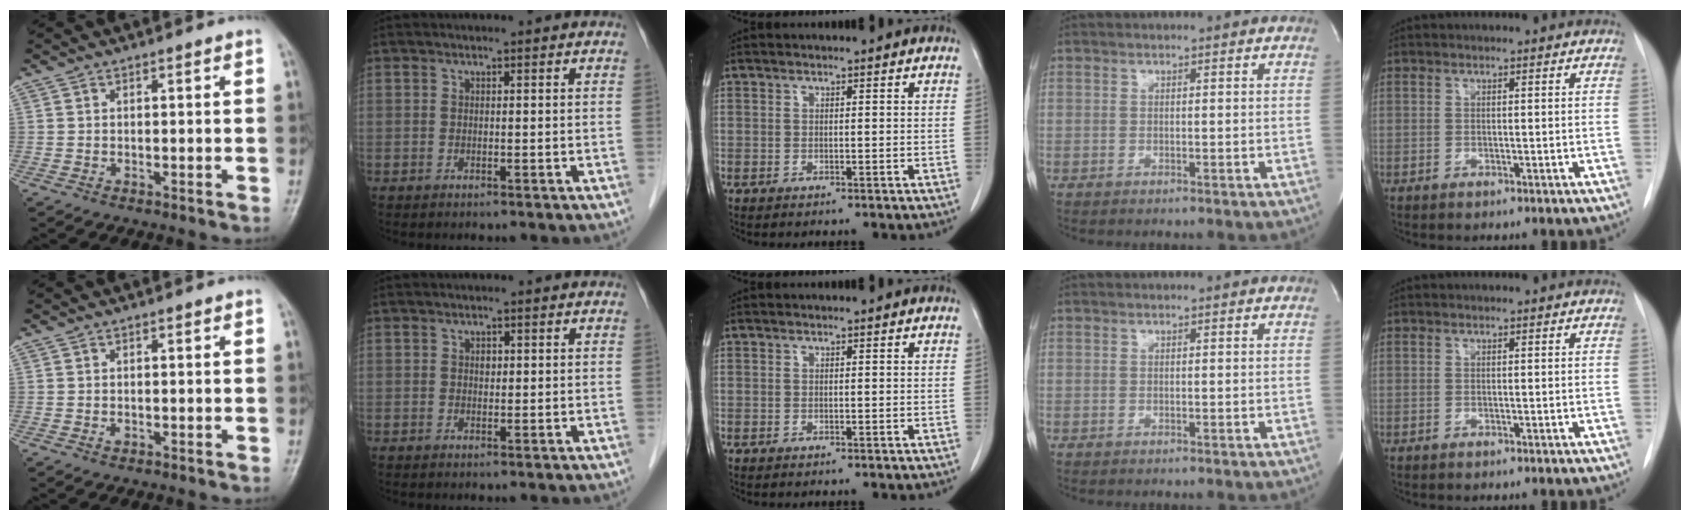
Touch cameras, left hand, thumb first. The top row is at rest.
{"thumb": {"total": 0.6, "force": [-0.3, 0.4, 0.2], "torque": [-0.001, 0.000, -0.005]}, "index": {"total": 0.8, "force": [0.3, 0.6, 0.5], "torque": [-0.008, 0.001, 0.005]}}